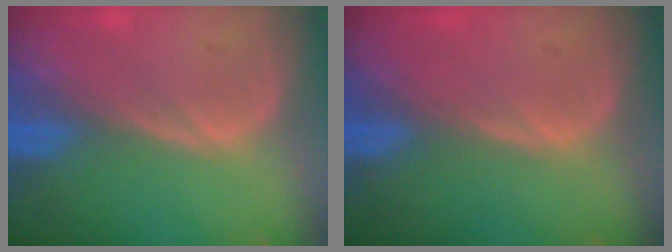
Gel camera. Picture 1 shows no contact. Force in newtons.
{"total": 0.0}